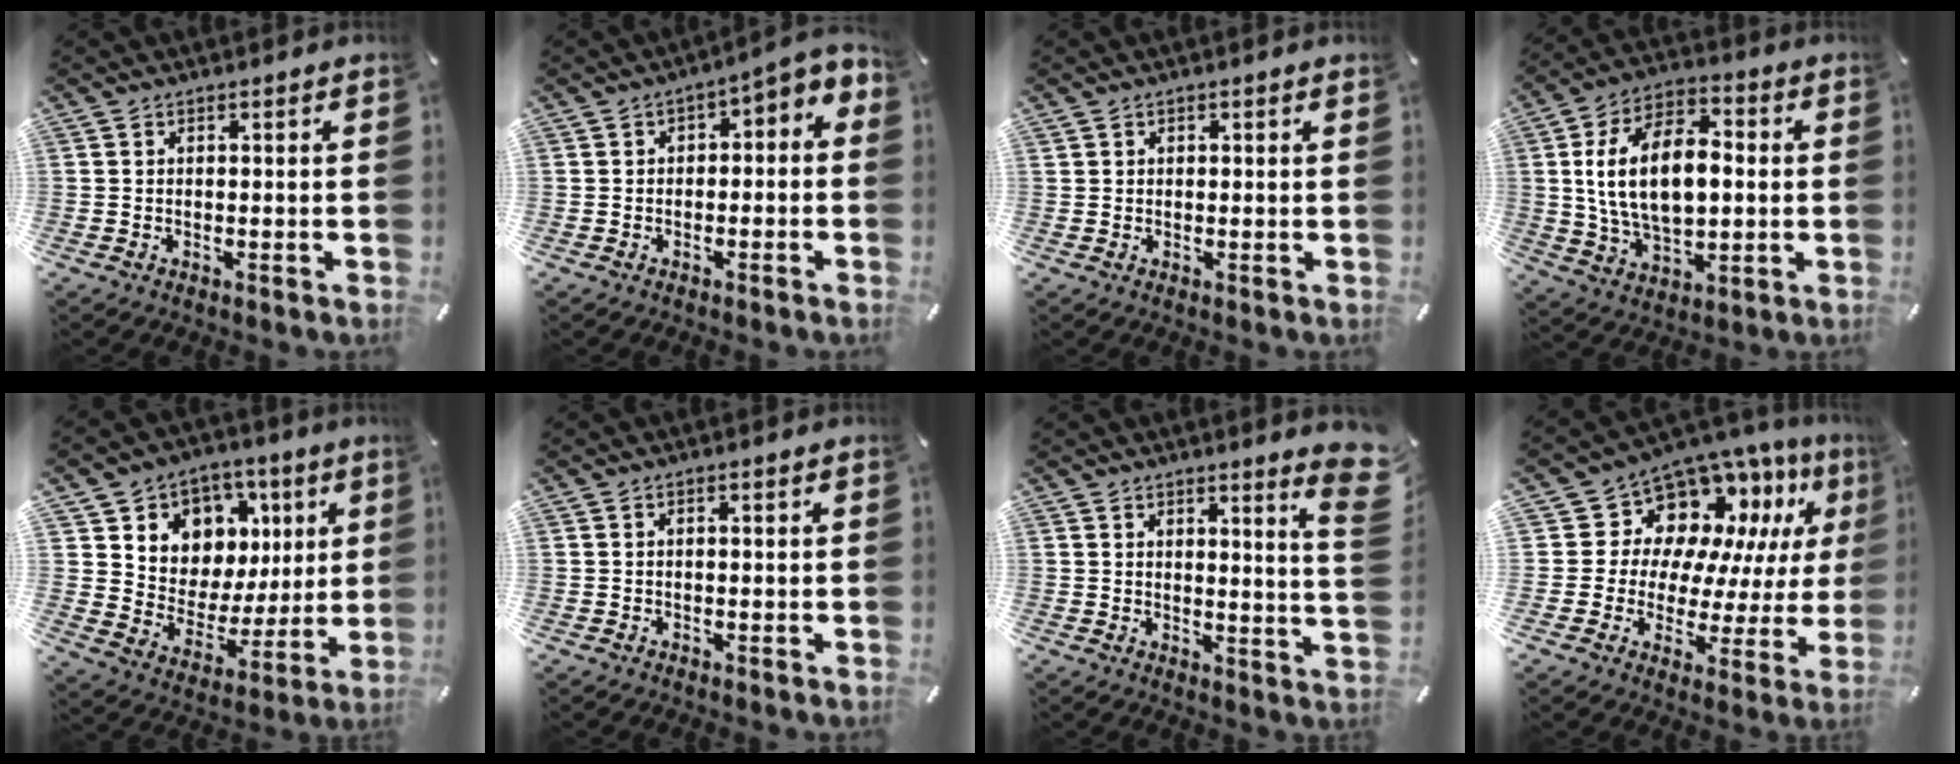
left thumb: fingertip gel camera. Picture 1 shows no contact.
{"total": 3.3, "force": [-1.9, 1.8, 2.1], "torque": [-0.044, 0.012, -0.040]}
{"total": 0.5, "force": [0.4, 0.3, 0.1], "torque": [-0.002, -0.001, 0.008]}
{"total": 17.5, "force": [1.2, 10.9, 13.6], "torque": [-0.268, 0.006, 0.018]}
{"total": 9.5, "force": [2.9, 9.0, 0.9], "torque": [-0.012, -0.044, 0.064]}
{"total": 0.7, "force": [0.0, 0.2, 0.7], "torque": [-0.013, 0.001, -0.001]}
{"total": 6.3, "force": [4.3, 0.5, 4.6], "torque": [-0.067, -0.033, 0.069]}
{"total": 12.0, "force": [7.0, 9.0, 3.7], "torque": [-0.064, -0.072, 0.130]}